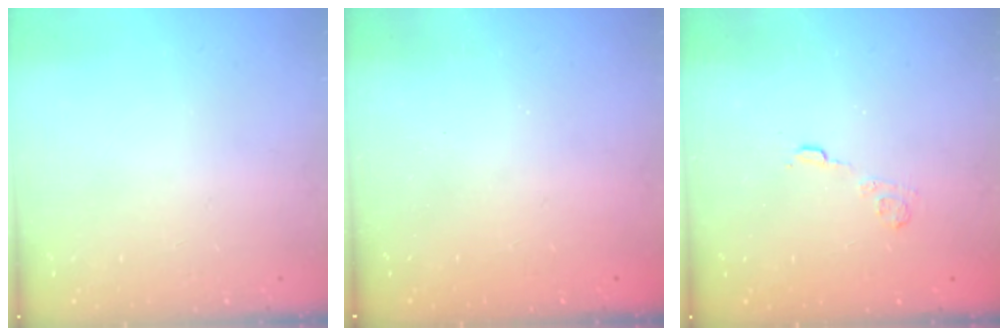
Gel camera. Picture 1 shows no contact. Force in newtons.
{"total": 2.3, "press": 2.2, "slide": 0.7}
{"total": 3.6, "press": 3.4, "slide": 1.2}